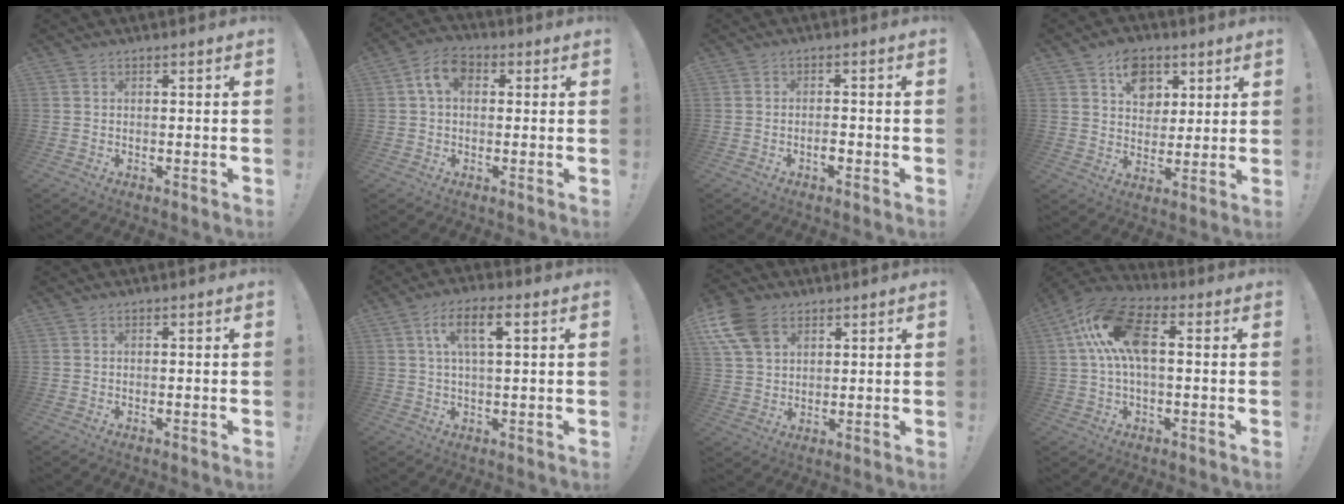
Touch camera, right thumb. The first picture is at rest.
{"total": 7.5, "force": [1.6, 5.1, 5.4], "torque": [-0.096, 0.018, 0.033]}
{"total": 2.0, "force": [-1.1, 0.7, 1.5], "torque": [-0.023, 0.002, -0.018]}
{"total": 10.3, "force": [5.0, 7.9, 4.5], "torque": [-0.049, -0.024, 0.092]}
{"total": 0.0}
{"total": 7.7, "force": [2.6, 2.2, 6.9], "torque": [-0.118, 0.002, 0.042]}
{"total": 11.5, "force": [5.5, 7.9, 6.4], "torque": [-0.122, -0.016, 0.109]}
{"total": 15.5, "force": [2.4, 8.0, 13.0], "torque": [-0.237, 0.010, 0.042]}